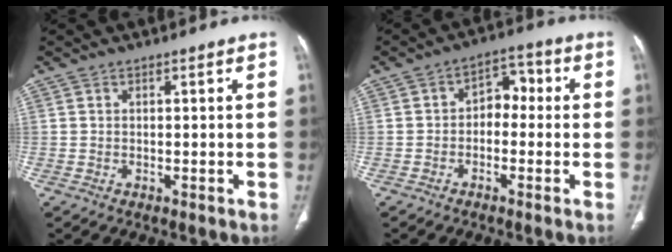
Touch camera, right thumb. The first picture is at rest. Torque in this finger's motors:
{"motor_torque": [-0.04, 0.14, 0.06, 0.15, 0.12]}